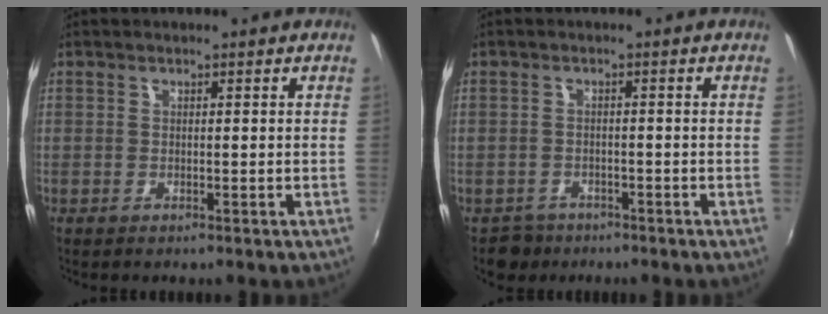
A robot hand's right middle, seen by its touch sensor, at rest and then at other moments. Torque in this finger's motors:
{"motor_torque": [-0.36, -0.22, 0.05, 0.01]}